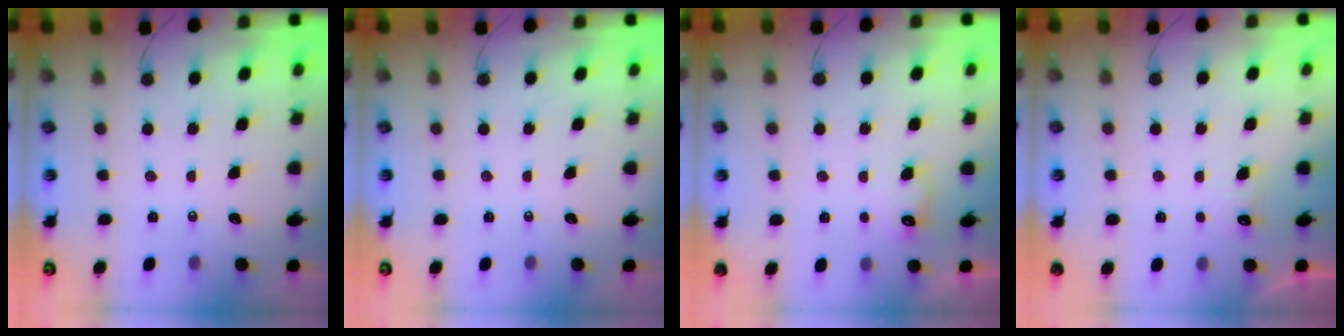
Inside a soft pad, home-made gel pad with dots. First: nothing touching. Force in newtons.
{"total": 0.0}
{"total": 7.2, "press": 7.1, "slide": 1.3}
{"total": 6.3, "press": 6.1, "slide": 1.4}